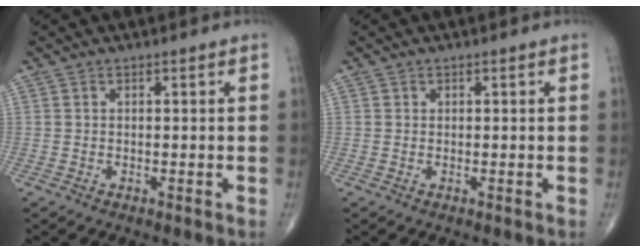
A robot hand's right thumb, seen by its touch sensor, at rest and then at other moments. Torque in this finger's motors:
{"motor_torque": [-0.26, 0.04, 0.35, 0.10, -0.02]}